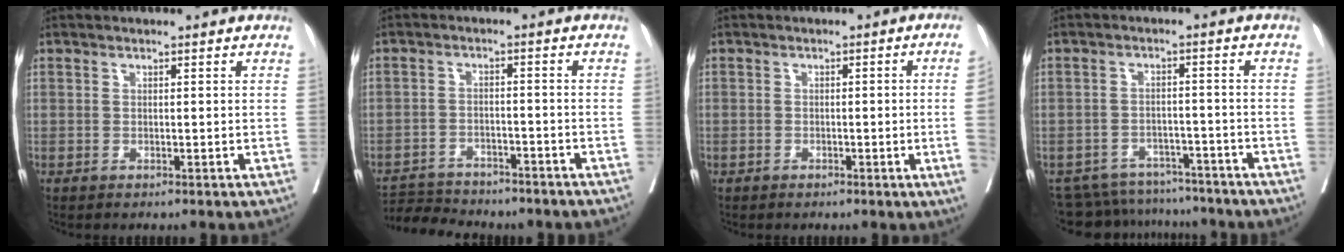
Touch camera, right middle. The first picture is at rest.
{"total": 9.5, "force": [-8.9, 2.7, 2.1], "torque": [-0.036, 0.014, -0.128]}
{"total": 4.0, "force": [-0.9, -0.7, 3.8], "torque": [-0.044, 0.002, -0.012]}
{"total": 11.9, "force": [-11.0, 4.2, 1.4], "torque": [-0.024, 0.014, -0.143]}